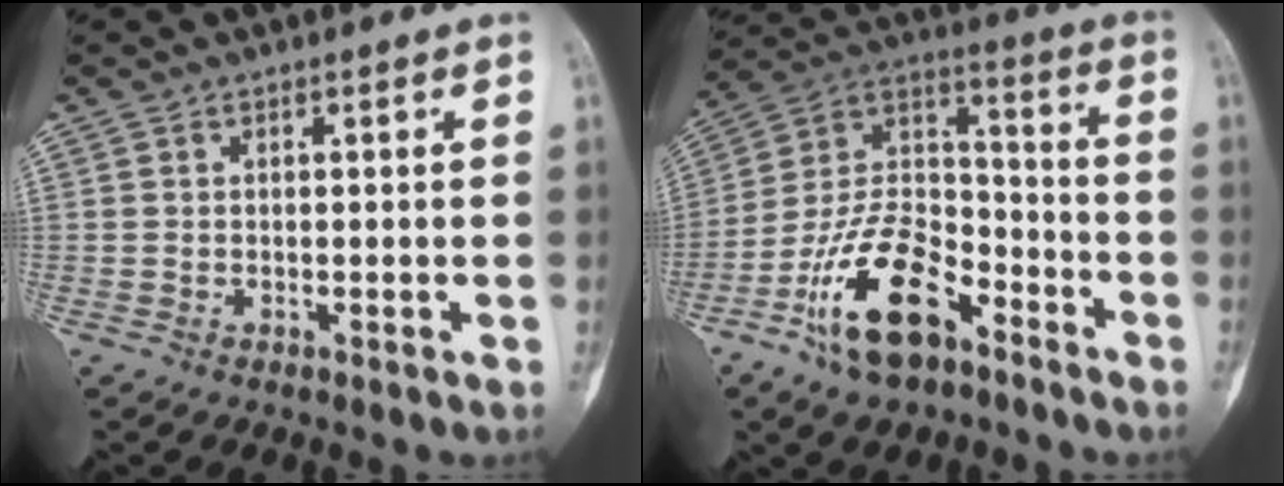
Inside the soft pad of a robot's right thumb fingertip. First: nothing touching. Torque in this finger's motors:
{"motor_torque": [0.42, 0.55, 1.62, -1.15, 0.09]}